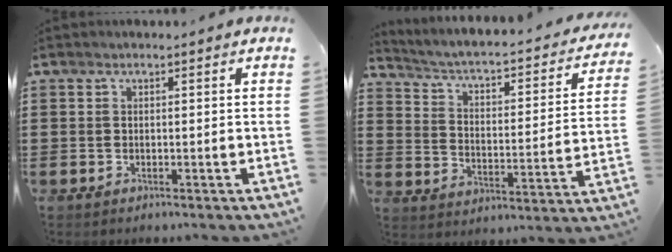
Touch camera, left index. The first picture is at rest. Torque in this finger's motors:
{"motor_torque": [1.24, -0.90, 0.42, 0.07]}